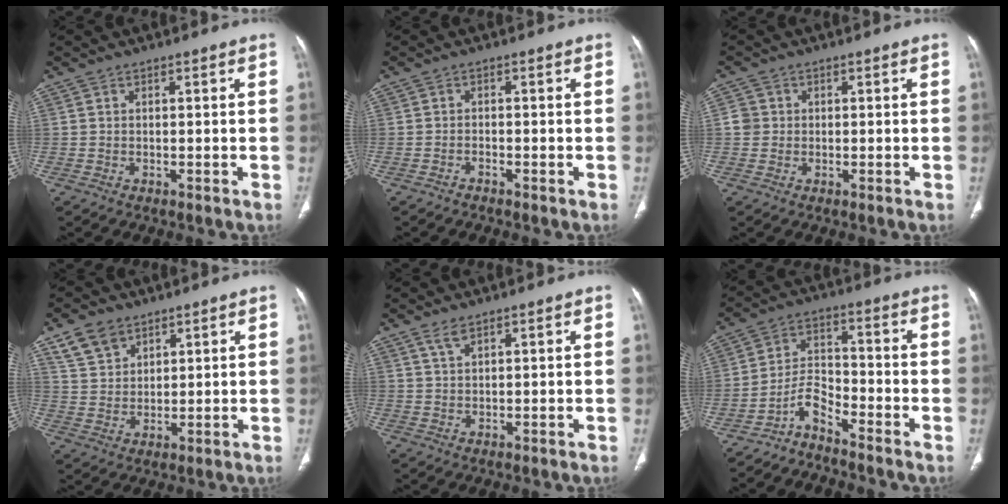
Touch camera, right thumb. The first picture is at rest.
{"total": 0.8, "force": [-0.8, 0.1, 0.1], "torque": [-0.003, 0.007, -0.016]}
{"total": 2.5, "force": [0.1, 2.4, 0.5], "torque": [0.006, 0.008, 0.001]}
{"total": 6.9, "force": [4.6, 4.4, 2.7], "torque": [-0.036, -0.018, 0.097]}
{"total": 2.2, "force": [1.6, 0.8, 1.3], "torque": [-0.028, -0.002, 0.038]}
{"total": 5.2, "force": [-4.7, 1.3, 2.0], "torque": [-0.034, 0.050, -0.098]}